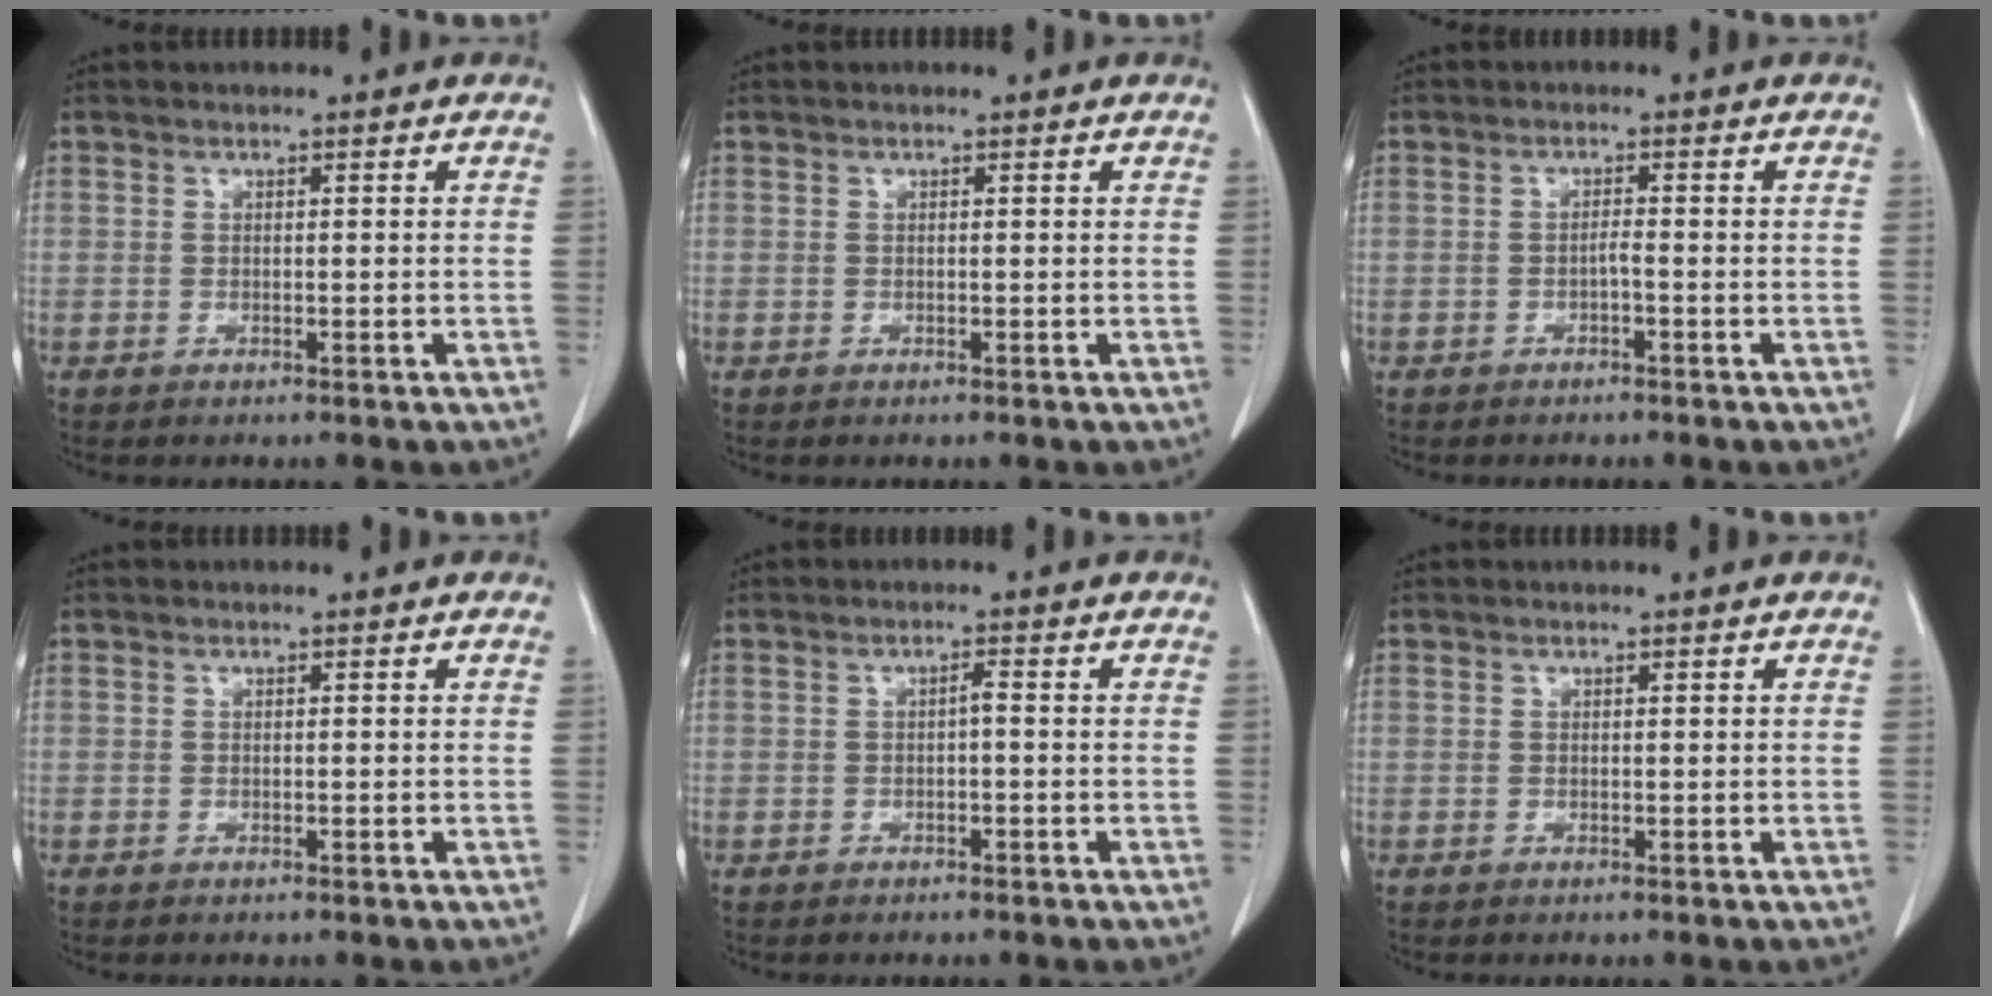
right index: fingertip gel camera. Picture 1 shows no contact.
{"total": 0.0}
{"total": 1.1, "force": [-0.6, -0.1, 0.9], "torque": [-0.018, 0.002, -0.011]}
{"total": 0.0}
{"total": 1.0, "force": [-0.2, 0.1, 1.0], "torque": [-0.018, 0.003, -0.002]}
{"total": 0.0}